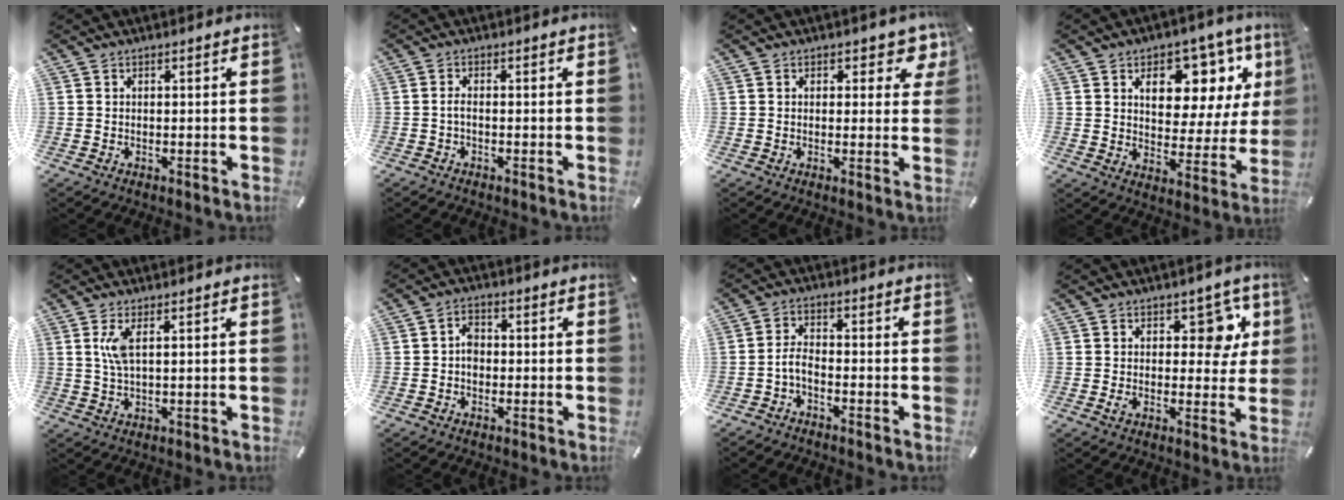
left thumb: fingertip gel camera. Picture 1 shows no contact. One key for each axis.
{"total": 1.5, "fx": -0.7, "fy": 0.6, "fz": 1.2, "tx": -0.031, "ty": 0.000, "tz": -0.017}
{"total": 4.5, "fx": 2.5, "fy": 2.9, "fz": 2.4, "tx": -0.017, "ty": -0.007, "tz": 0.036}
{"total": 13.3, "fx": 7.0, "fy": 8.8, "fz": 7.1, "tx": -0.091, "ty": -0.049, "tz": 0.121}
{"total": 4.8, "fx": 1.5, "fy": 1.4, "fz": 4.3, "tx": -0.098, "ty": 0.001, "tz": 0.022}
{"total": 3.2, "fx": -0.5, "fy": 2.6, "fz": 1.9, "tx": -0.029, "ty": 0.006, "tz": -0.011}
{"total": 3.9, "fx": -2.2, "fy": 2.0, "fz": 2.5, "tx": -0.065, "ty": 0.007, "tz": -0.046}
{"total": 9.1, "fx": 3.2, "fy": 5.9, "fz": 6.2, "tx": -0.065, "ty": -0.013, "tz": 0.051}